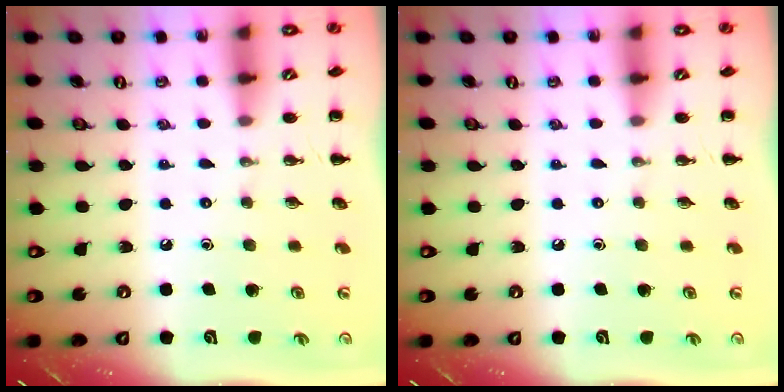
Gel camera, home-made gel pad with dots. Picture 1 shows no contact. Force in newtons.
{"total": 0.0}